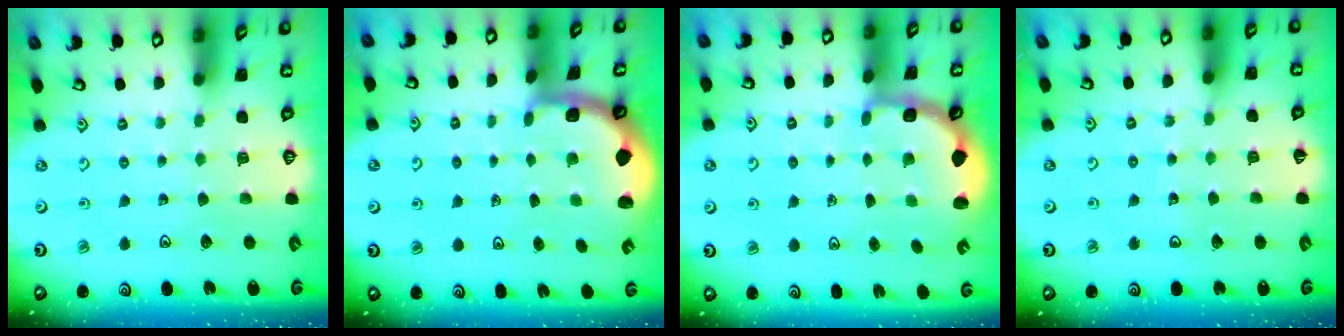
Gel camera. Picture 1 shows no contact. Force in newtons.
{"total": 1.5, "press": 1.5, "slide": 0.2}
{"total": 2.9, "press": 2.0, "slide": 2.1}
{"total": 3.4, "press": 3.4, "slide": 0.3}